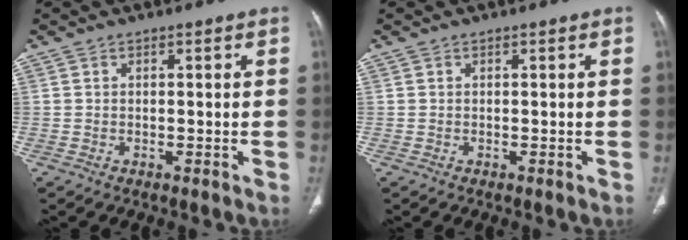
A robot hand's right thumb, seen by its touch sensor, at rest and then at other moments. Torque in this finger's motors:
{"motor_torque": [0.00, 0.00, 0.00, 0.00, 0.00]}